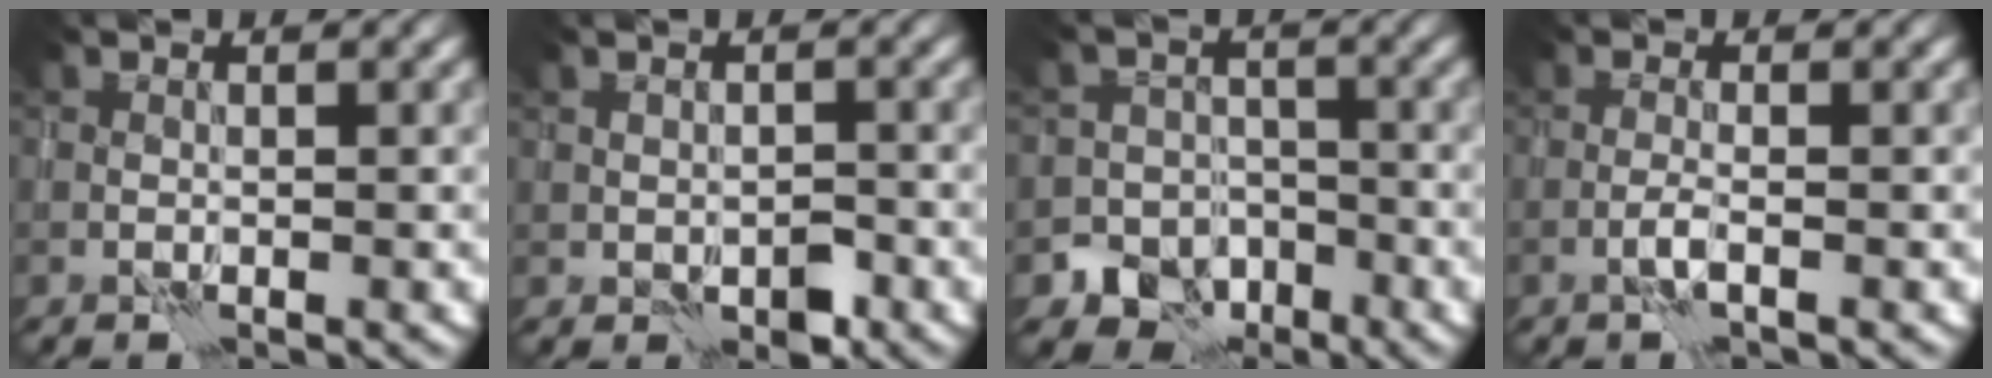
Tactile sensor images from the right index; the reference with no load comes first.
{"total": 1.8, "force": [-0.7, 1.3, 1.0], "torque": [-0.009, -0.003, -0.006]}
{"total": 6.5, "force": [-4.1, 4.9, 0.8], "torque": [0.020, -0.006, -0.080]}
{"total": 1.2, "force": [-0.6, 0.2, 1.0], "torque": [-0.020, 0.005, -0.016]}